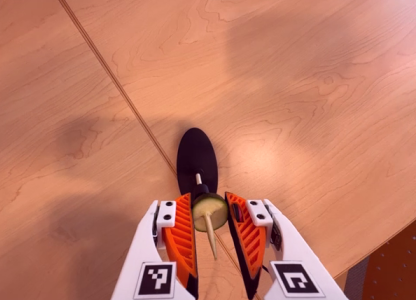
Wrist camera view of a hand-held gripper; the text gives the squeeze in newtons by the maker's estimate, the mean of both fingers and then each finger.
{"total": 8.3, "left": 8.2, "right": 8.5}